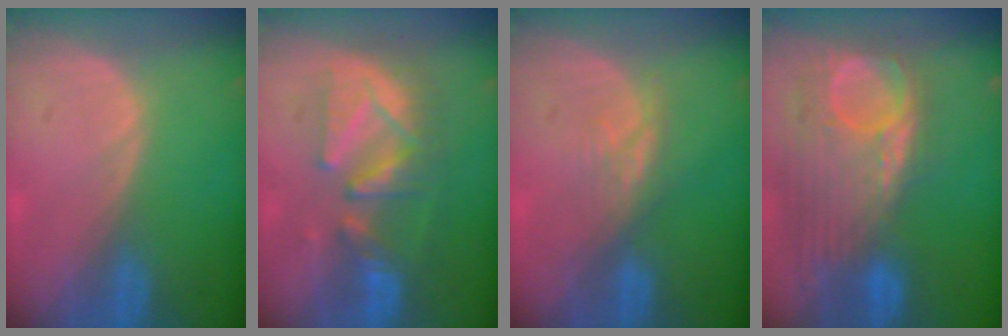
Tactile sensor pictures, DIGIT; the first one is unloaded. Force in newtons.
{"total": 8.9, "press": 8.8, "slide": 1.0}
{"total": 3.3, "press": 3.2, "slide": 0.5}
{"total": 12.2, "press": 10.4, "slide": 6.3}